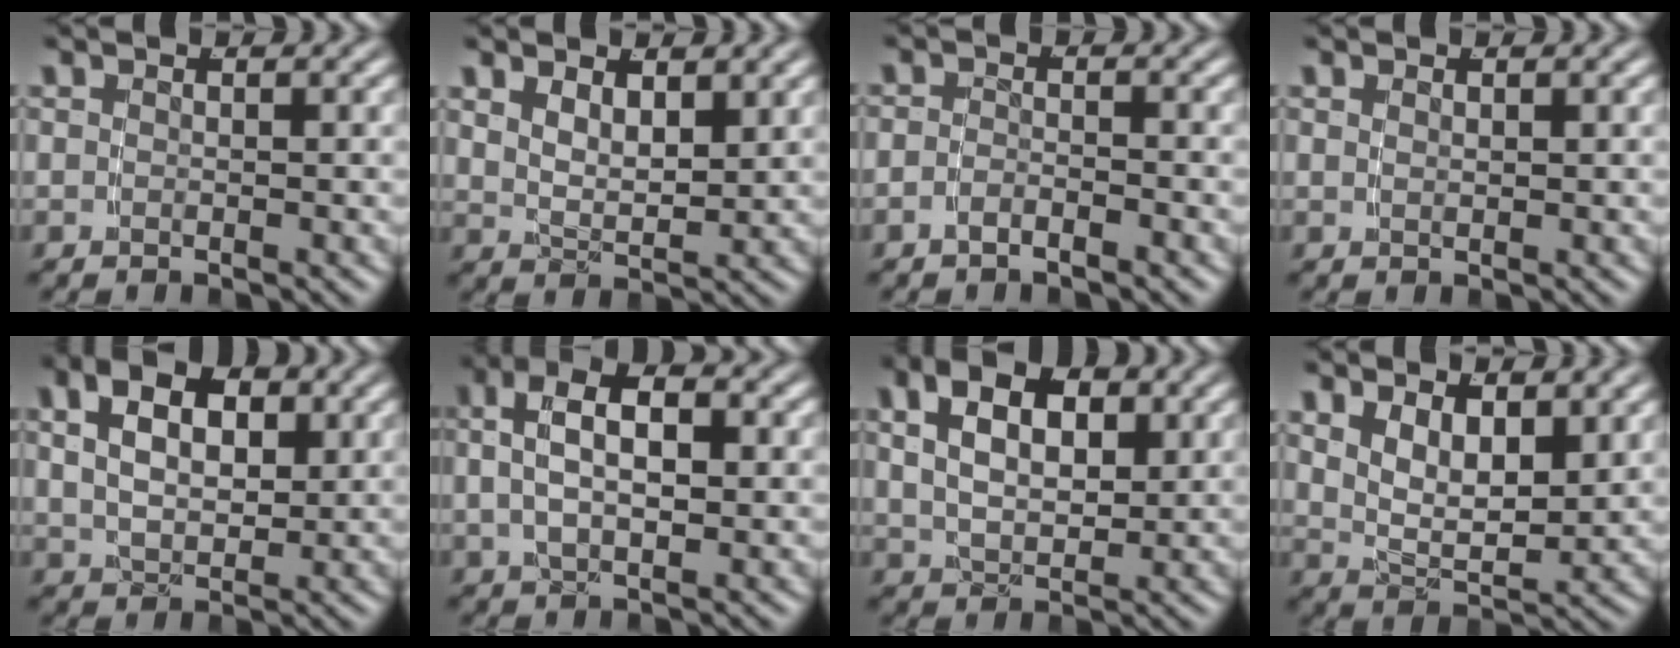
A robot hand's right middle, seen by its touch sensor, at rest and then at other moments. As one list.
[{"total": 3.4, "force": [1.4, 1.8, 2.5], "torque": [-0.051, -0.015, 0.031]}, {"total": 1.6, "force": [-1.5, 0.3, 0.5], "torque": [-0.009, -0.002, -0.030]}, {"total": 0.7, "force": [0.4, -0.5, 0.2], "torque": [0.000, -0.004, 0.013]}, {"total": 6.9, "force": [2.4, 4.5, 4.7], "torque": [-0.071, 0.005, 0.040]}, {"total": 7.0, "force": [1.7, 4.0, 5.5], "torque": [-0.087, 0.017, 0.017]}, {"total": 7.7, "force": [2.5, 5.1, 5.2], "torque": [-0.082, 0.006, 0.040]}, {"total": 5.7, "force": [1.5, 3.6, 4.2], "torque": [-0.077, -0.018, 0.027]}]